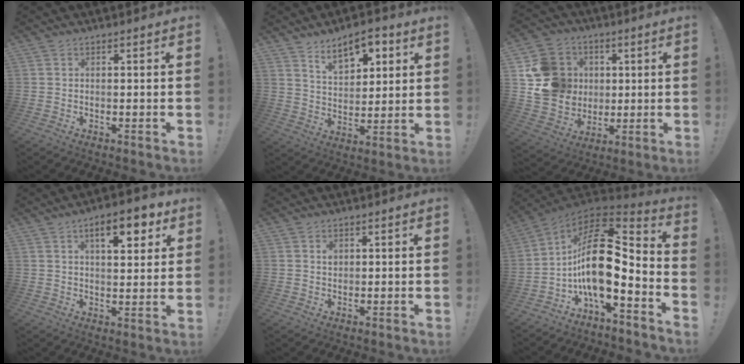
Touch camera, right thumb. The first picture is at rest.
{"total": 10.7, "force": [7.0, 5.3, 6.1], "torque": [-0.083, -0.034, 0.126]}
{"total": 16.4, "force": [2.8, 15.0, 6.2], "torque": [-0.101, 0.006, 0.077]}
{"total": 10.6, "force": [5.2, 4.1, 8.3], "torque": [-0.102, -0.017, 0.081]}
{"total": 1.4, "force": [0.6, 1.2, 0.5], "torque": [0.001, -0.003, 0.010]}
{"total": 20.0, "force": [-0.4, 9.0, 17.8], "torque": [-0.336, 0.000, -0.007]}